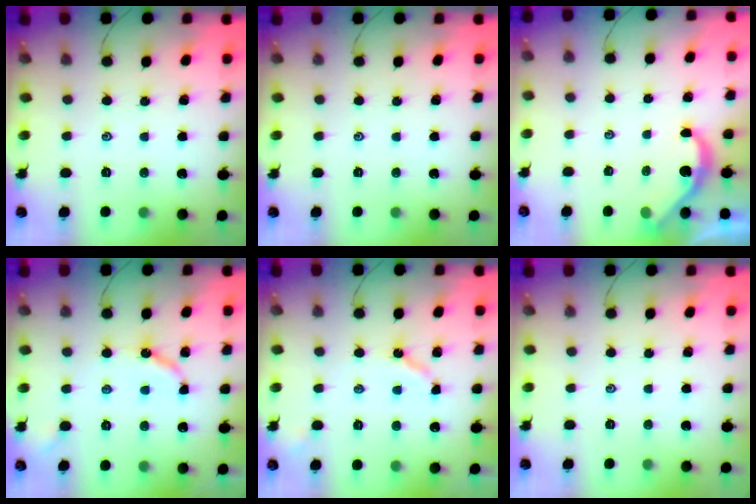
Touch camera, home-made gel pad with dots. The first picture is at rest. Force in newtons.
{"total": 0.0}
{"total": 3.3, "press": 3.3, "slide": 0.3}
{"total": 6.5, "press": 6.5, "slide": 0.6}
{"total": 5.3, "press": 5.3, "slide": 0.5}
{"total": 0.0}